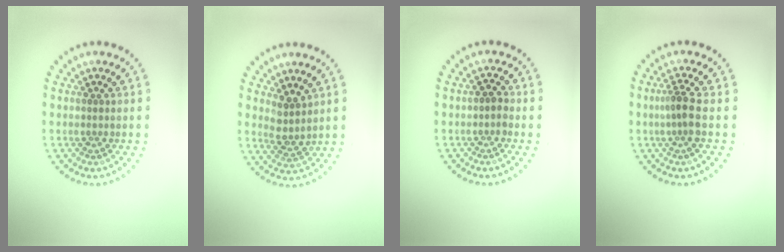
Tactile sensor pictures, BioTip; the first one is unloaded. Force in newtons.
{"total": 2.4, "press": 1.9, "slide": 1.4}
{"total": 1.1, "press": 1.0, "slide": 0.3}
{"total": 2.2, "press": 1.7, "slide": 1.4}